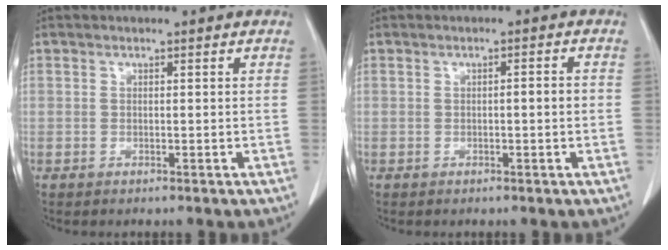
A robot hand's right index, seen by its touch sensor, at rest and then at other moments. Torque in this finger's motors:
{"motor_torque": [0.37, -0.20, 0.02, 0.02]}